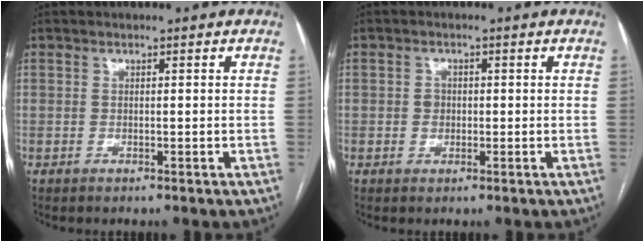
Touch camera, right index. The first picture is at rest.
{"total": 1.7, "force": [-0.1, 1.6, 0.8], "torque": [-0.011, 0.004, 0.000]}